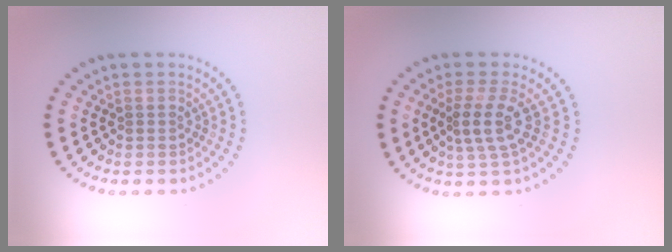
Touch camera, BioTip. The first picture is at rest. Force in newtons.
{"total": 2.8, "press": 2.2, "slide": 1.7}